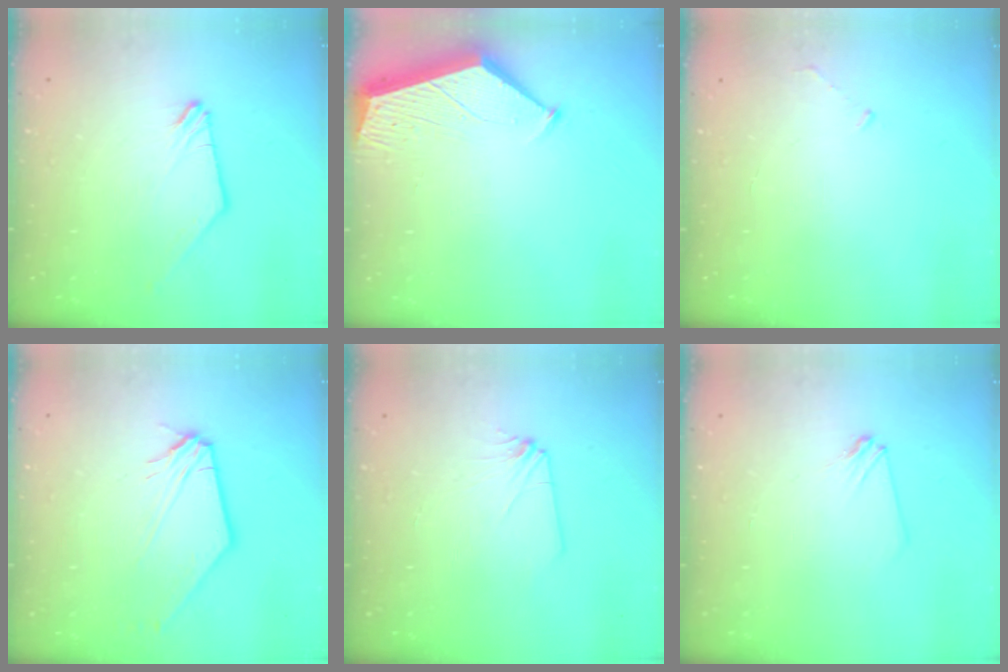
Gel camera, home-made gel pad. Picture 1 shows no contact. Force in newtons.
{"total": 5.5, "press": 5.5, "slide": 0.7}
{"total": 2.5, "press": 2.4, "slide": 0.6}
{"total": 7.9, "press": 7.8, "slide": 1.3}
{"total": 2.5, "press": 2.5, "slide": 0.2}
{"total": 2.9, "press": 2.9, "slide": 0.5}